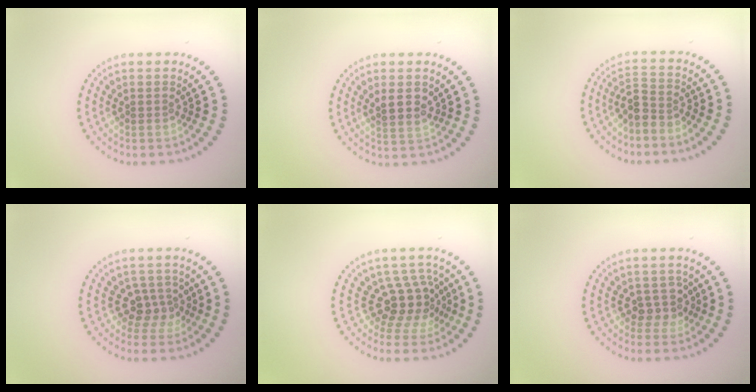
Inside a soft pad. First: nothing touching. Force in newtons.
{"total": 2.4, "press": 2.2, "slide": 0.8}
{"total": 2.6, "press": 2.0, "slide": 1.6}
{"total": 2.6, "press": 2.0, "slide": 1.6}
{"total": 3.7, "press": 2.6, "slide": 2.6}
{"total": 2.1, "press": 1.7, "slide": 1.2}